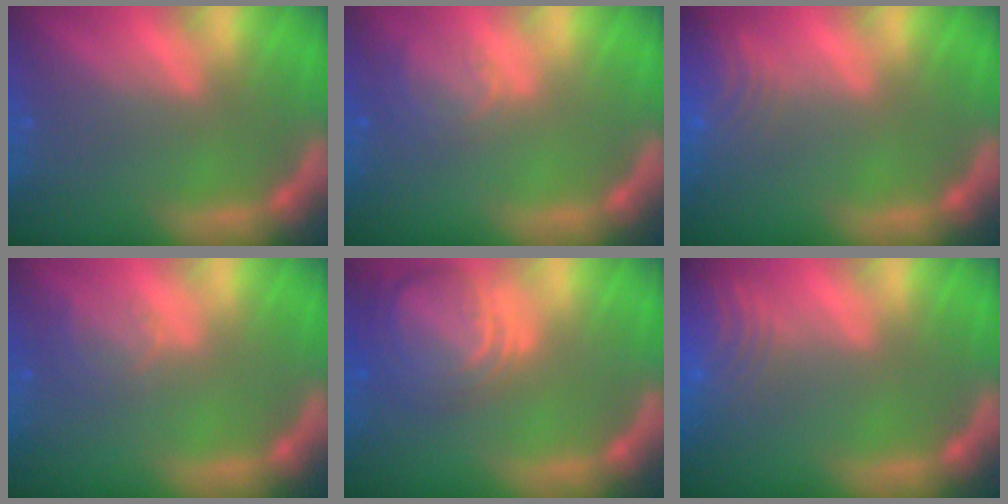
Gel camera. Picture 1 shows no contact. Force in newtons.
{"total": 2.5}
{"total": 6.5}
{"total": 2.0}
{"total": 7.0}
{"total": 8.5}